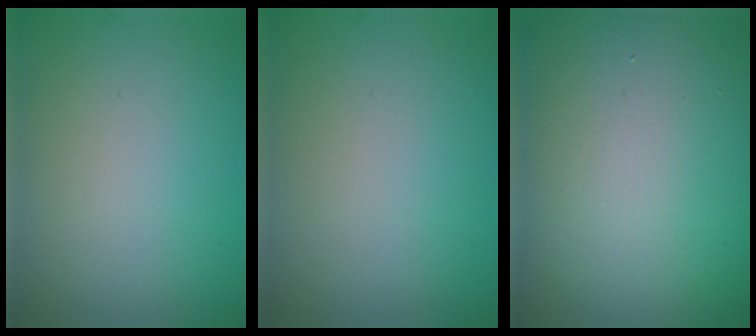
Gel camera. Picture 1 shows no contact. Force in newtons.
{"total": 0.0}
{"total": 22.7, "press": 22.7, "slide": 1.2}